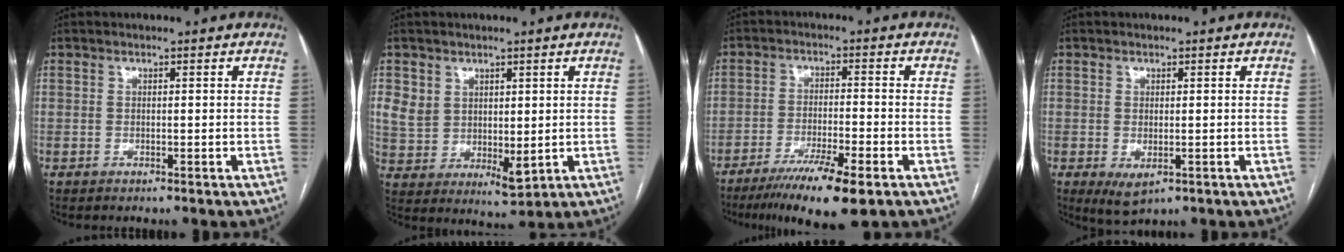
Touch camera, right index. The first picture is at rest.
{"total": 7.3, "force": [2.5, 5.6, 4.1], "torque": [-0.076, -0.004, 0.064]}
{"total": 10.6, "force": [-6.9, 0.8, 8.1], "torque": [-0.134, -0.026, -0.112]}
{"total": 3.7, "force": [-1.3, 1.7, 3.0], "torque": [-0.047, -0.011, -0.006]}